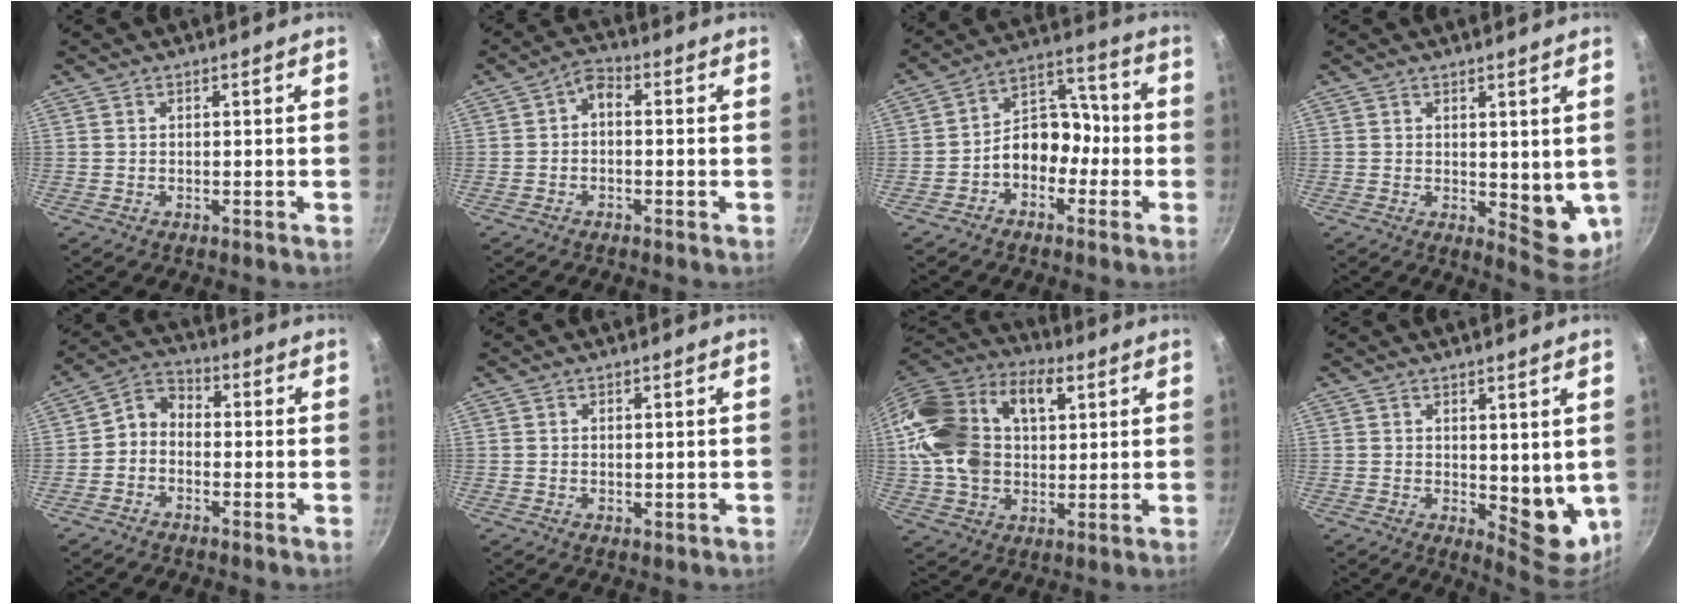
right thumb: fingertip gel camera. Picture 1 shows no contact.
{"total": 3.4, "force": [-0.7, 2.2, 2.5], "torque": [-0.050, 0.020, -0.018]}
{"total": 10.4, "force": [-3.0, 7.7, 6.3], "torque": [-0.045, 0.062, -0.063]}
{"total": 7.5, "force": [0.9, 3.9, 6.4], "torque": [-0.062, -0.021, 0.022]}
{"total": 5.1, "force": [-1.4, 4.0, 2.9], "torque": [-0.042, 0.030, -0.043]}
{"total": 0.7, "force": [0.2, 0.4, 0.5], "torque": [-0.005, -0.004, 0.001]}
{"total": 23.9, "force": [5.7, 15.9, 16.9], "torque": [-0.308, 0.024, 0.090]}
{"total": 8.9, "force": [1.3, 4.8, 7.4], "torque": [-0.066, -0.022, 0.030]}